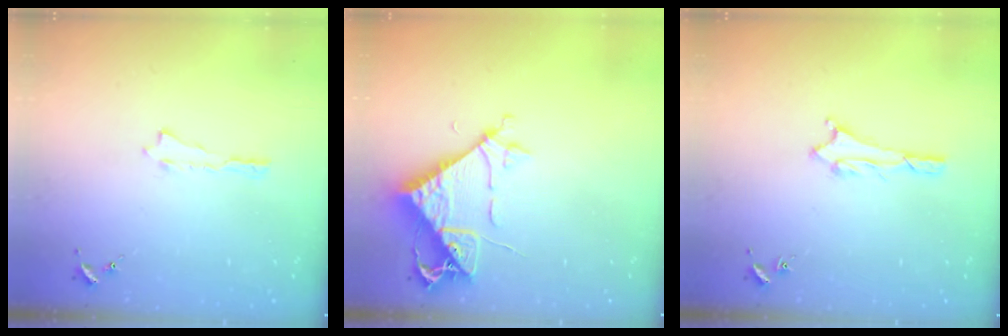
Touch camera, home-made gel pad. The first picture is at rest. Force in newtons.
{"total": 7.6, "press": 7.6, "slide": 0.6}
{"total": 1.0, "press": 1.0, "slide": 0.1}